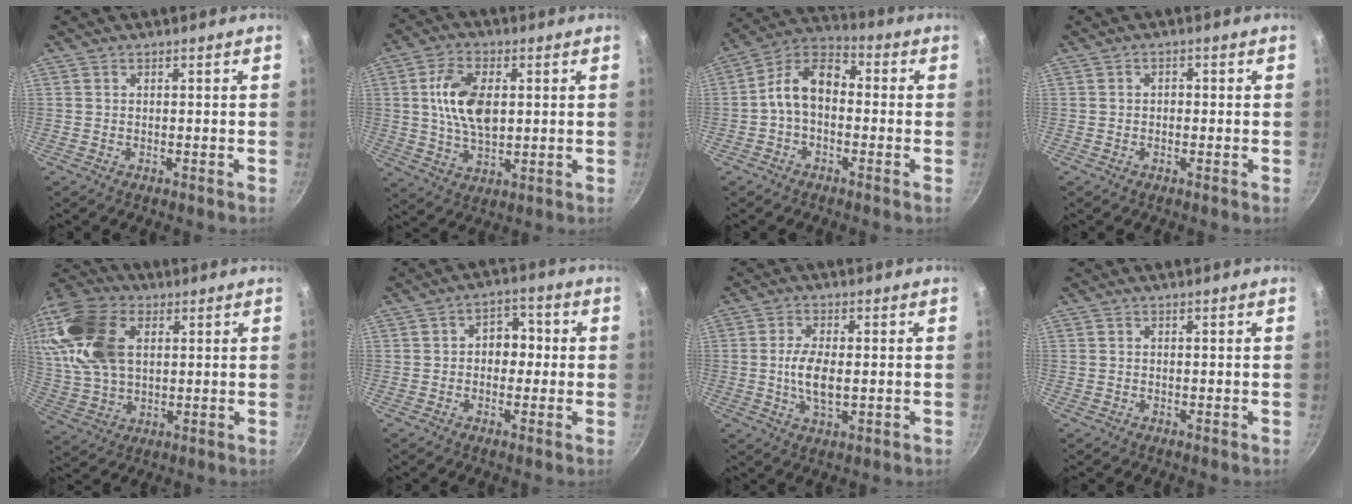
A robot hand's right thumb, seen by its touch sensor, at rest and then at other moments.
{"total": 11.6, "force": [1.9, 6.7, 9.3], "torque": [-0.156, -0.002, 0.033]}
{"total": 9.9, "force": [-1.0, 6.5, 7.4], "torque": [-0.115, 0.041, -0.039]}
{"total": 1.3, "force": [-0.1, 1.0, 0.8], "torque": [-0.011, 0.006, -0.004]}
{"total": 19.3, "force": [5.3, 12.2, 14.0], "torque": [-0.277, 0.004, 0.100]}
{"total": 6.2, "force": [0.0, 4.7, 4.0], "torque": [-0.010, 0.015, -0.009]}
{"total": 6.8, "force": [-0.4, 3.1, 6.0], "torque": [-0.122, -0.001, -0.007]}
{"total": 0.0}